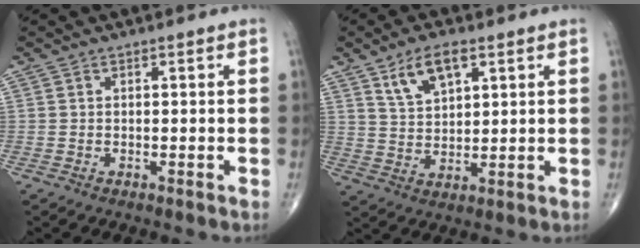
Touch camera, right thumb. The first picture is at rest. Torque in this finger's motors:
{"motor_torque": [0.04, 0.12, 0.17, 0.13, 0.20]}